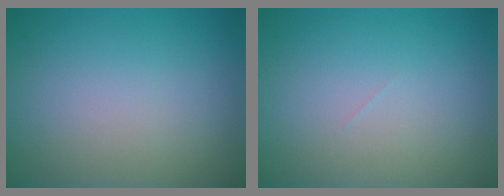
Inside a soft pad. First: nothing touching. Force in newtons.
{"total": 0.0}